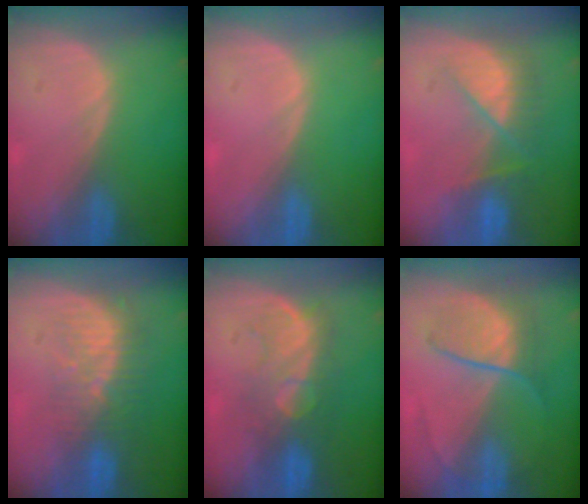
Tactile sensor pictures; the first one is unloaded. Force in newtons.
{"total": 0.0}
{"total": 7.7, "press": 7.0, "slide": 3.2}
{"total": 8.5, "press": 7.6, "slide": 3.8}
{"total": 8.2, "press": 7.9, "slide": 2.2}
{"total": 6.3, "press": 6.3, "slide": 0.7}